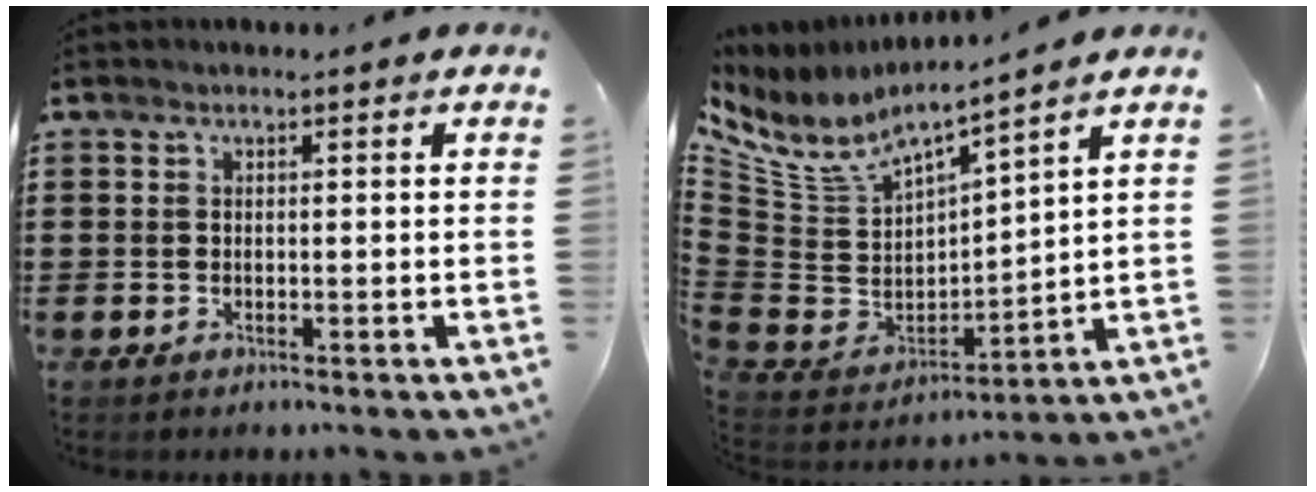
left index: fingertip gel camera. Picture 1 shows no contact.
{"total": 5.8, "force": [4.7, 2.1, 2.6], "torque": [-0.077, -0.039, 0.080]}